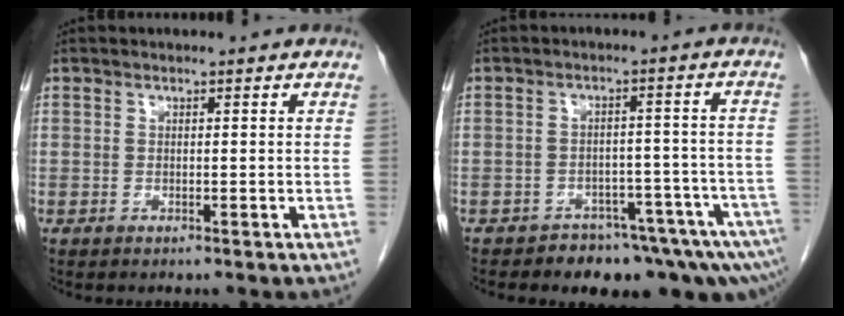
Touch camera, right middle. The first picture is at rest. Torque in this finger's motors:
{"motor_torque": [1.08, -1.06, 0.16, 0.03]}